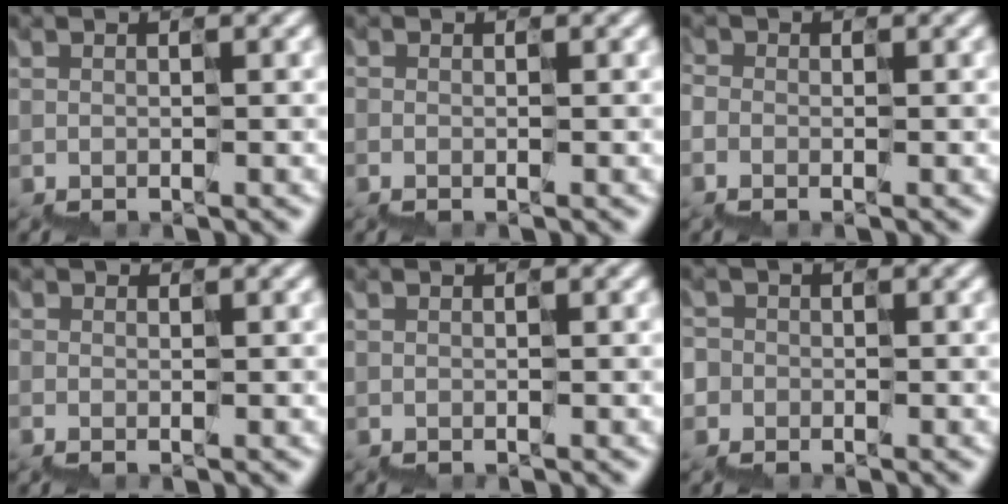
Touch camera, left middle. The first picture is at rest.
{"total": 0.0}
{"total": 0.7, "force": [-0.5, 0.5, 0.2], "torque": [-0.001, 0.006, -0.012]}
{"total": 0.0}
{"total": 0.0}
{"total": 1.8, "force": [-0.9, 1.5, -0.4], "torque": [0.019, 0.009, -0.017]}